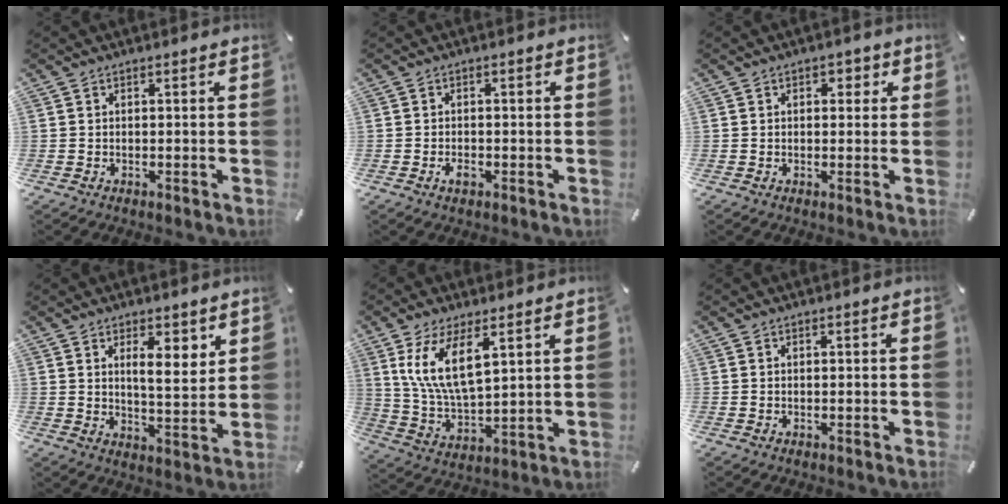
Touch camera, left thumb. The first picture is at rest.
{"total": 2.2, "force": [-1.0, 1.2, 1.6], "torque": [-0.036, 0.000, -0.019]}
{"total": 2.1, "force": [0.6, 1.6, 1.2], "torque": [-0.011, 0.003, 0.004]}
{"total": 7.8, "force": [4.0, 3.1, 5.9], "torque": [-0.087, -0.027, 0.063]}
{"total": 11.8, "force": [6.1, 4.8, 8.9], "torque": [-0.198, -0.017, 0.110]}
{"total": 0.0}